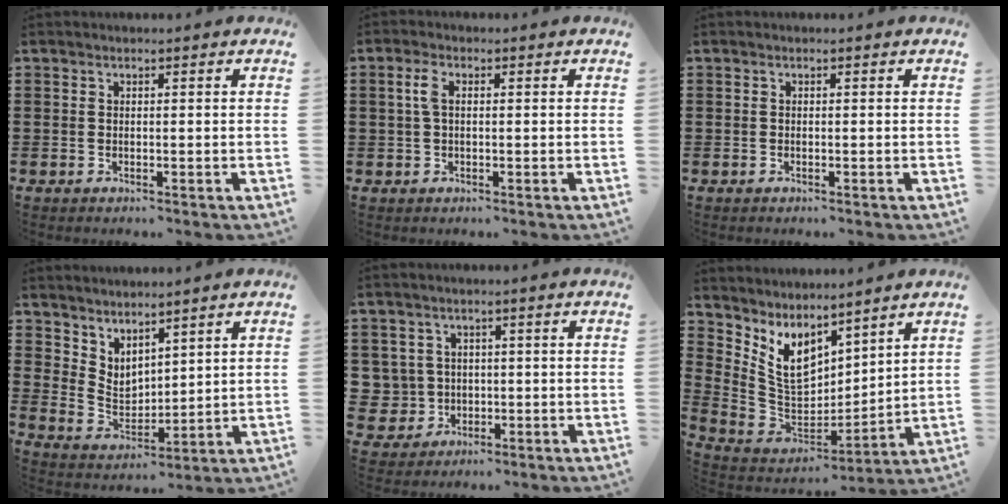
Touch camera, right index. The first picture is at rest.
{"total": 2.8, "force": [0.4, 1.2, 2.5], "torque": [-0.067, 0.002, 0.001]}
{"total": 0.0}
{"total": 4.3, "force": [3.9, 1.8, 0.1], "torque": [-0.021, -0.017, 0.074]}
{"total": 4.2, "force": [0.1, 4.2, 0.5], "torque": [-0.037, 0.011, -0.002]}
{"total": 8.5, "force": [4.6, 5.5, 4.7], "torque": [-0.124, -0.025, 0.091]}